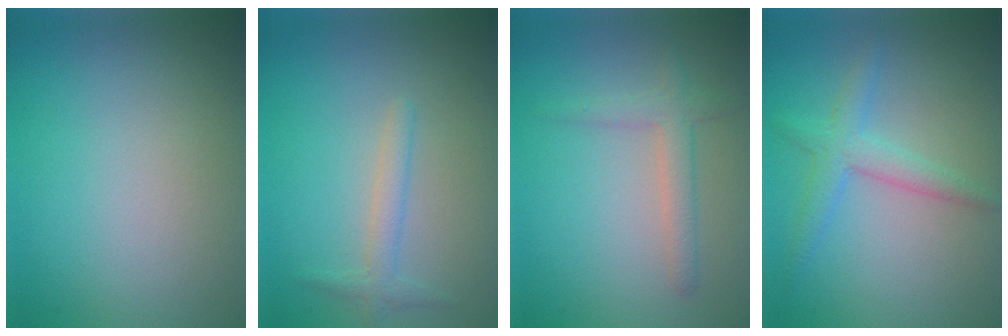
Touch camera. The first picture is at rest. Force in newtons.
{"total": 1.6, "press": 1.6, "slide": 0.1}
{"total": 2.1, "press": 2.1, "slide": 0.1}
{"total": 2.6, "press": 2.6, "slide": 0.1}